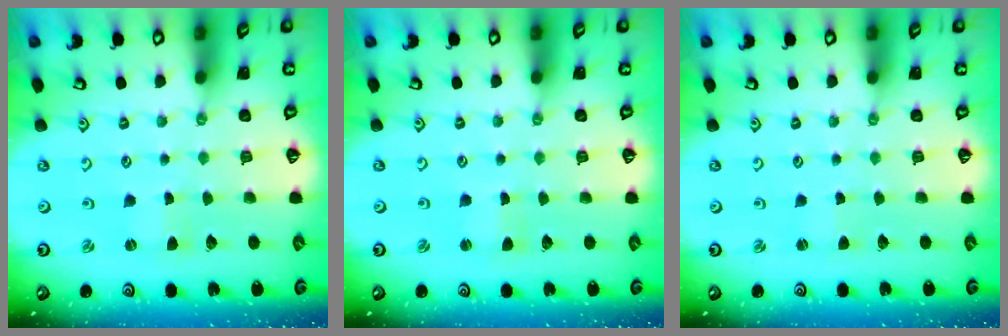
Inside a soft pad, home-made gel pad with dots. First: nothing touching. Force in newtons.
{"total": 1.3, "press": 1.3, "slide": 0.1}
{"total": 1.0, "press": 1.0, "slide": 0.2}